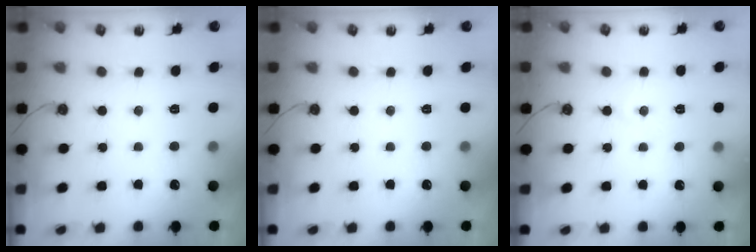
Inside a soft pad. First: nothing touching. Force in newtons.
{"total": 0.0}
{"total": 2.7, "press": 2.7, "slide": 0.5}